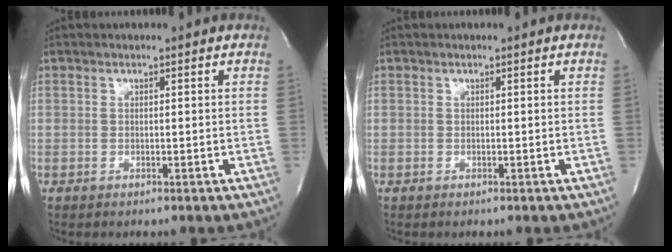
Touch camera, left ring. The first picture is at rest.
{"total": 0.0}